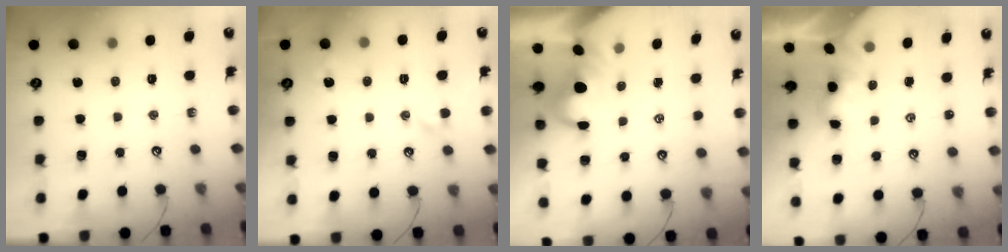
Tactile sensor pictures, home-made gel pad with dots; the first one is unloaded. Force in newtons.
{"total": 3.6, "press": 3.5, "slide": 0.9}
{"total": 3.0, "press": 2.8, "slide": 1.1}
{"total": 1.1, "press": 1.0, "slide": 0.4}